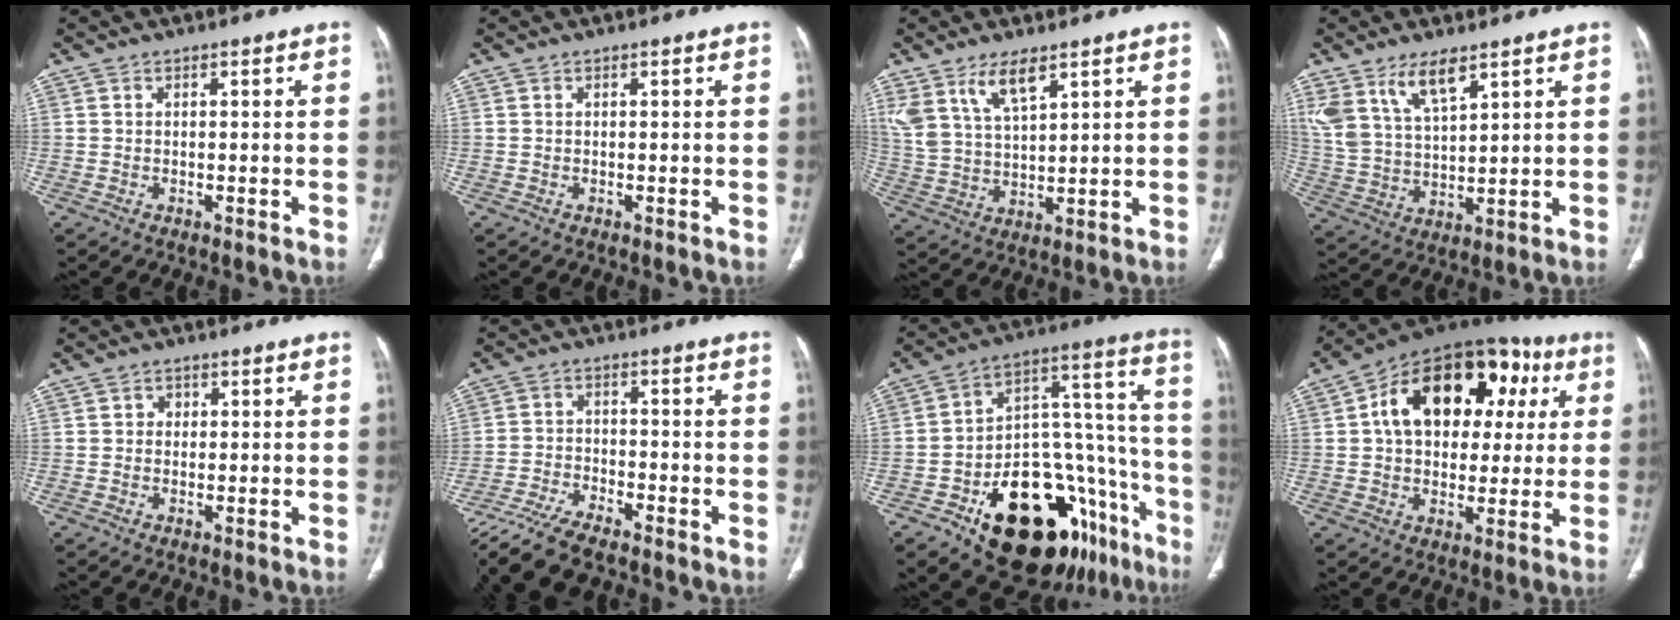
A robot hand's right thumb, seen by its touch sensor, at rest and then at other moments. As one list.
[{"total": 0.0}, {"total": 9.4, "force": [5.9, 3.6, 6.3], "torque": [-0.123, -0.023, 0.128]}, {"total": 10.4, "force": [6.7, 4.2, 6.8], "torque": [-0.129, -0.026, 0.143]}, {"total": 1.6, "force": [0.3, 1.5, 0.5], "torque": [0.001, 0.002, 0.002]}, {"total": 12.2, "force": [-10.3, 2.7, 5.9], "torque": [-0.120, 0.018, -0.179]}, {"total": 30.7, "force": [-15.0, 16.0, 21.6], "torque": [-0.222, 0.114, -0.211]}, {"total": 22.7, "force": [5.8, 15.0, 16.0], "torque": [-0.202, 0.032, 0.081]}]